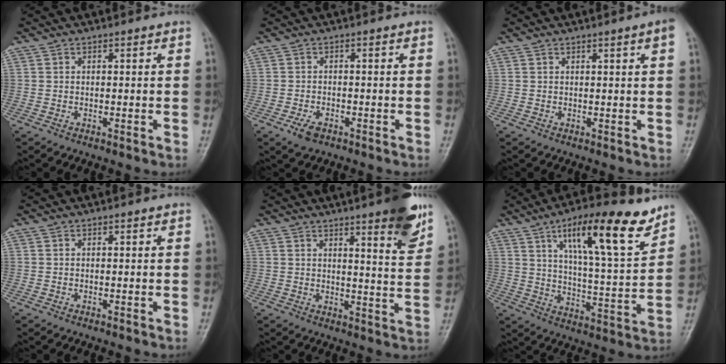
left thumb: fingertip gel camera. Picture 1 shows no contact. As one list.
[{"total": 3.0, "force": [-1.9, 1.7, 1.7], "torque": [-0.035, 0.006, -0.031]}, {"total": 2.5, "force": [1.0, -0.2, 2.2], "torque": [-0.035, 0.000, 0.015]}, {"total": 0.0}, {"total": 9.9, "force": [6.3, 1.4, 7.6], "torque": [-0.082, -0.038, 0.082]}, {"total": 17.8, "force": [10.7, 4.2, 13.6], "torque": [-0.193, -0.052, 0.177]}]